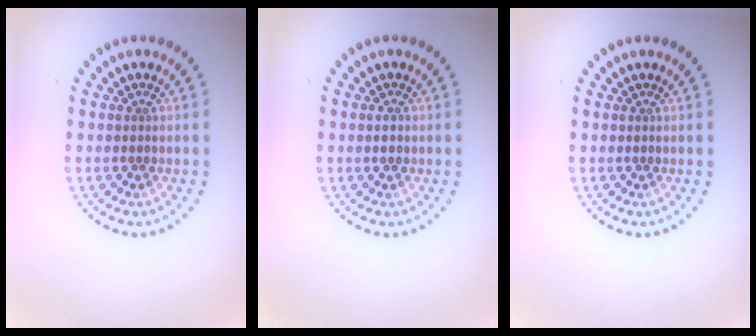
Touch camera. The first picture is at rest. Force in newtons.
{"total": 1.2, "press": 1.2, "slide": 0.1}
{"total": 0.0}